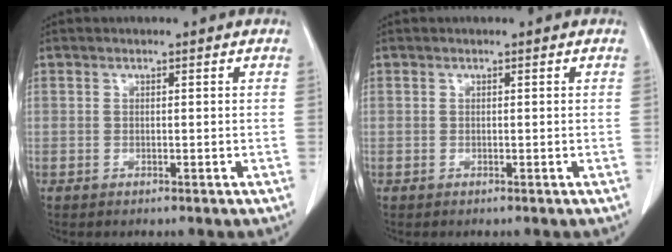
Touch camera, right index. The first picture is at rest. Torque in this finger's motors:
{"motor_torque": [-0.01, -0.01, 0.00, 0.00]}